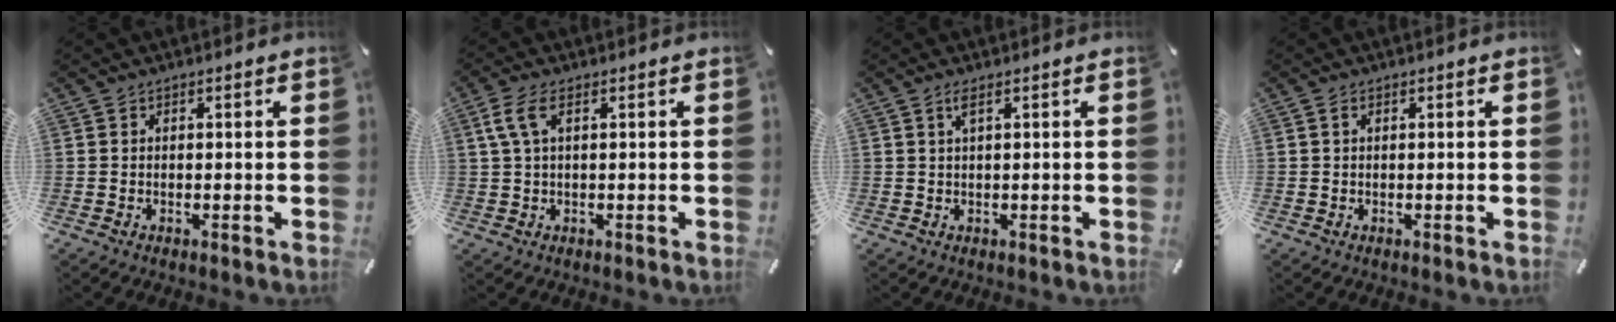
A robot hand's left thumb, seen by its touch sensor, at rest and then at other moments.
{"total": 4.7, "force": [1.2, 1.7, 4.2], "torque": [-0.091, 0.001, 0.021]}
{"total": 1.9, "force": [0.7, 0.2, 1.7], "torque": [-0.037, 0.001, 0.011]}
{"total": 0.8, "force": [0.1, 0.3, 0.8], "torque": [-0.016, 0.002, 0.001]}